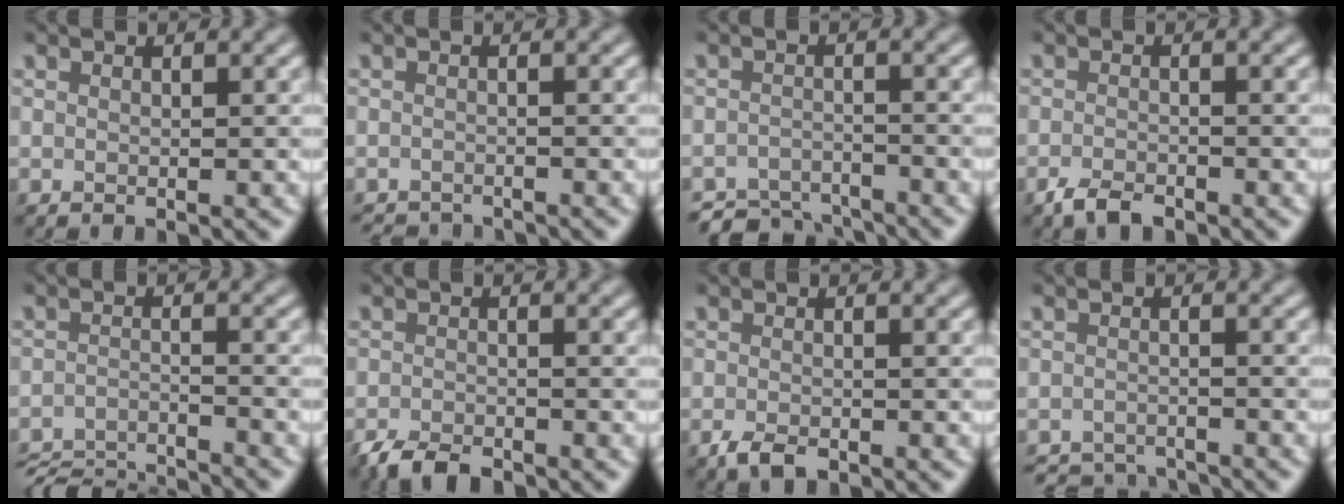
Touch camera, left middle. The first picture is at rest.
{"total": 2.9, "force": [-2.8, 0.3, 0.4], "torque": [-0.005, -0.011, -0.044]}
{"total": 4.2, "force": [-4.0, 1.0, 0.7], "torque": [-0.010, -0.007, -0.072]}
{"total": 2.0, "force": [-1.5, 0.7, 1.1], "torque": [-0.023, -0.001, -0.032]}
{"total": 8.2, "force": [-7.9, 1.1, 2.1], "torque": [-0.037, -0.015, -0.129]}
{"total": 3.0, "force": [-2.5, 1.0, 1.4], "torque": [-0.026, -0.004, -0.051]}
{"total": 1.9, "force": [-1.2, 0.8, 1.1], "torque": [-0.024, -0.004, -0.024]}
{"total": 4.0, "force": [-4.0, 0.6, 0.5], "torque": [-0.005, -0.006, -0.065]}